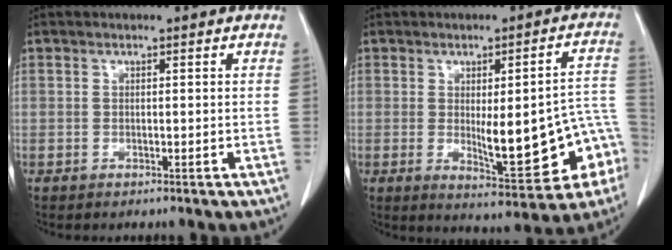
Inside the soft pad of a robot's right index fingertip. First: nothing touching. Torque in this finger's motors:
{"motor_torque": [0.73, -0.22, 0.50, 0.11]}